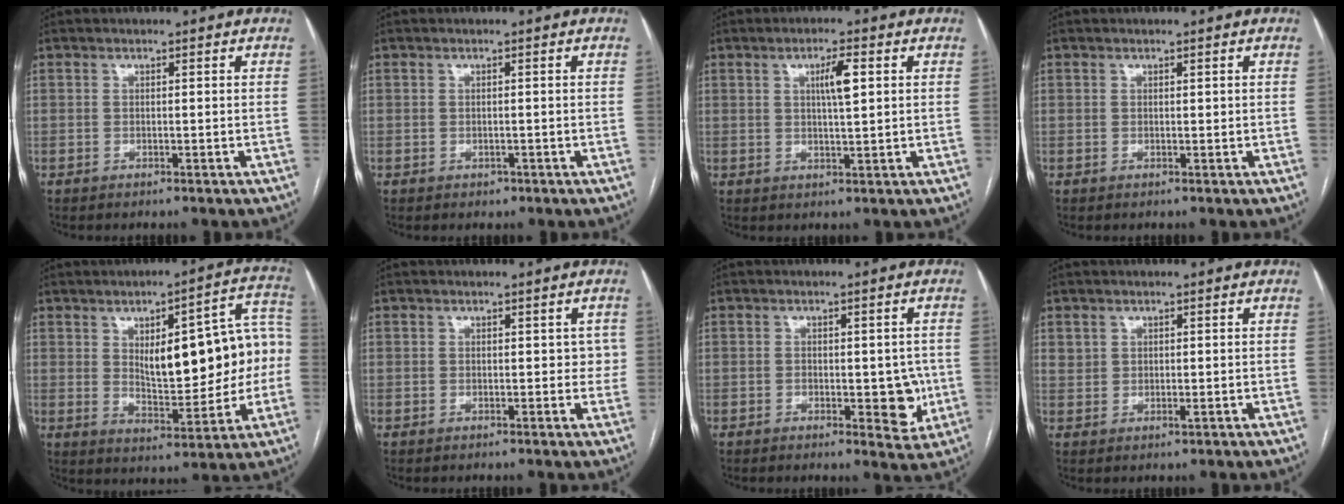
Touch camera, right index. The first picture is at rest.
{"total": 0.9, "force": [-0.4, 0.7, 0.3], "torque": [-0.008, 0.001, -0.003]}
{"total": 4.3, "force": [1.3, 0.5, 4.0], "torque": [-0.073, 0.002, 0.022]}
{"total": 0.0}
{"total": 17.2, "force": [1.6, 5.8, 16.1], "torque": [-0.218, 0.035, 0.034]}
{"total": 1.9, "force": [0.4, 1.4, 1.1], "torque": [-0.005, 0.011, 0.003]}
{"total": 6.1, "force": [-1.1, 3.0, 5.2], "torque": [-0.051, 0.002, -0.007]}
{"total": 1.6, "force": [0.9, 1.2, 0.5], "torque": [-0.005, 0.001, 0.019]}